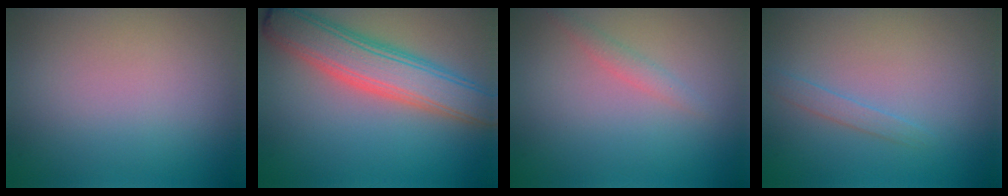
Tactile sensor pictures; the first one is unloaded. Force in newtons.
{"total": 6.7, "press": 6.7, "slide": 0.3}
{"total": 1.2, "press": 1.2, "slide": 0.0}
{"total": 1.1, "press": 1.1, "slide": 0.0}